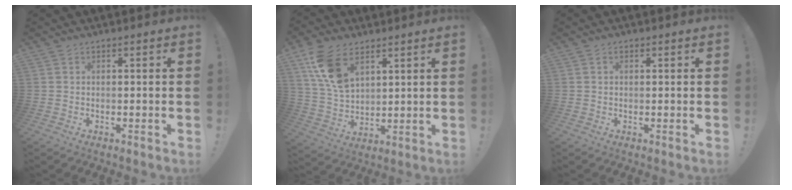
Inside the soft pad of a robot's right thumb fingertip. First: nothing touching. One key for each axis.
{"total": 14.1, "fx": 7.5, "fy": 8.6, "fz": 8.1, "tx": -0.152, "ty": -0.023, "tz": 0.148}
{"total": 0.5, "fx": 0.2, "fy": 0.4, "fz": 0.2, "tx": 0.000, "ty": 0.001, "tz": 0.002}